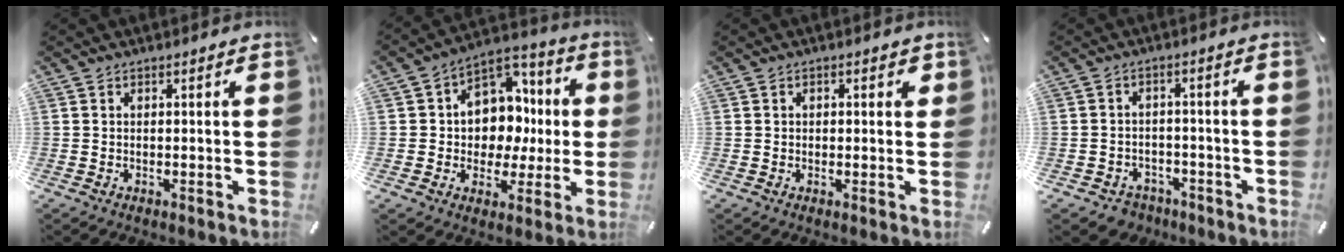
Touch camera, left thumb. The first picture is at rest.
{"total": 12.1, "force": [0.3, 11.0, 5.0], "torque": [-0.062, -0.014, 0.017]}
{"total": 1.4, "force": [0.2, 1.0, 0.9], "torque": [-0.011, 0.004, 0.000]}
{"total": 3.9, "force": [-2.3, 3.1, 0.8], "torque": [-0.021, 0.009, -0.044]}